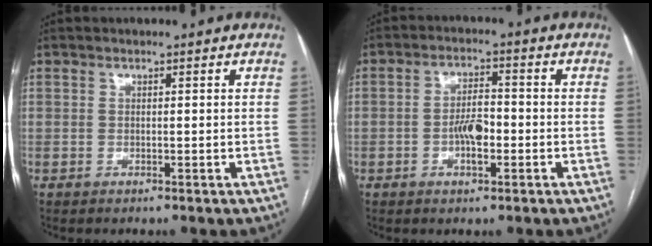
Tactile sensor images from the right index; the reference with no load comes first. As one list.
[{"total": 5.0, "force": [-1.3, 1.9, 4.4], "torque": [-0.084, 0.007, -0.023]}]